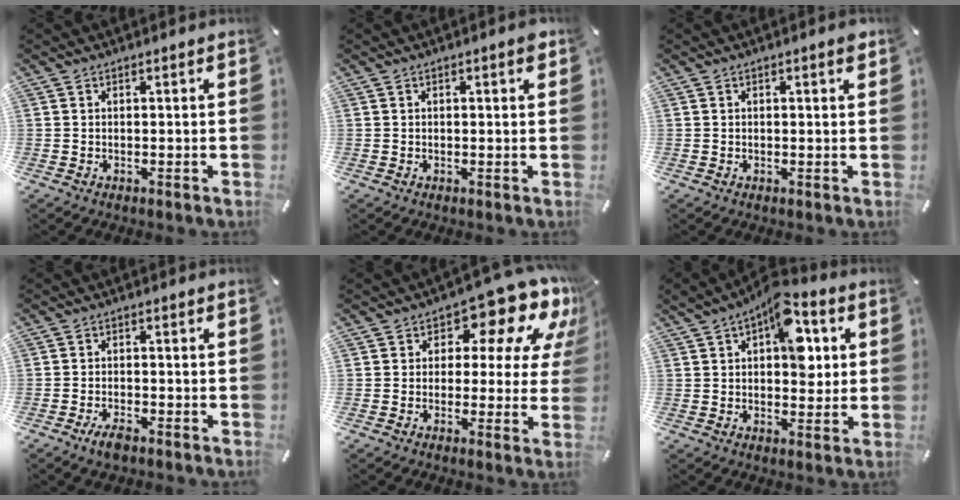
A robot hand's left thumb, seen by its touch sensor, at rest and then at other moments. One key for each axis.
{"total": 1.4, "fx": 0.4, "fy": 0.6, "fz": 1.2, "tx": -0.016, "ty": 0.002, "tz": 0.004}
{"total": 1.3, "fx": 0.5, "fy": 0.5, "fz": 1.1, "tx": -0.014, "ty": 0.001, "tz": 0.005}
{"total": 3.3, "fx": -2.4, "fy": 1.3, "fz": 1.9, "tx": -0.043, "ty": 0.008, "tz": -0.047}
{"total": 14.0, "fx": 8.1, "fy": 7.3, "fz": 8.7, "tx": -0.120, "ty": -0.058, "tz": 0.137}
{"total": 12.3, "fx": 4.2, "fy": 7.2, "fz": 9.0, "tx": -0.111, "ty": -0.011, "tz": 0.070}